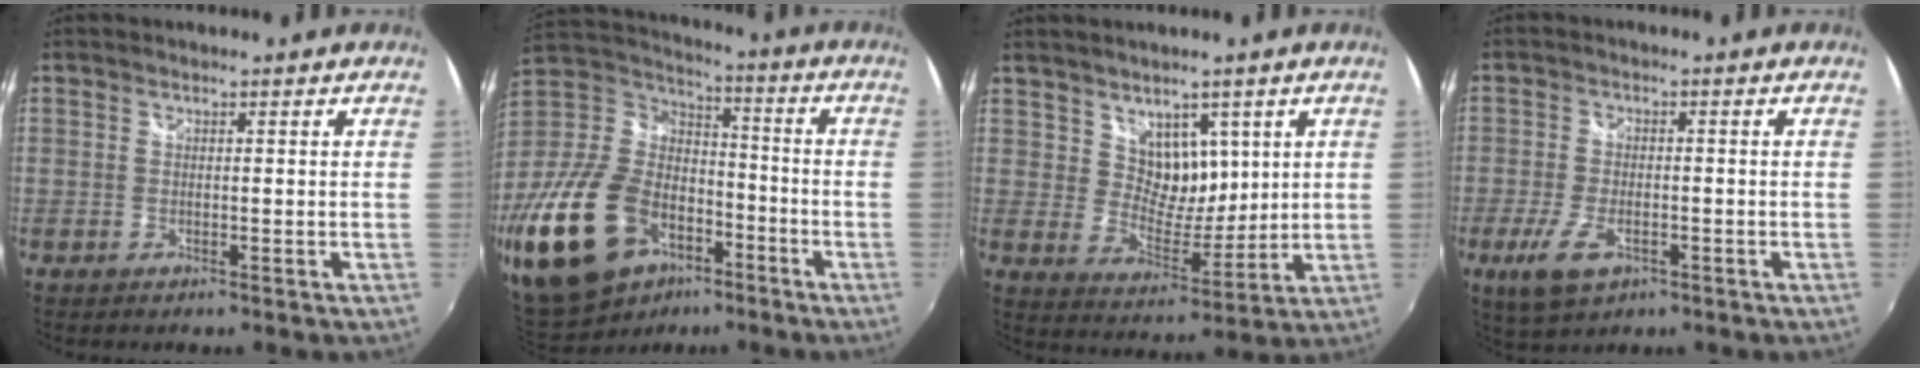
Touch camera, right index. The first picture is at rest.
{"total": 29.8, "force": [-14.9, 18.1, 18.4], "torque": [-0.413, -0.010, -0.248]}
{"total": 7.6, "force": [3.8, 5.6, 3.5], "torque": [-0.046, -0.004, 0.073]}
{"total": 7.7, "force": [-3.6, 3.8, 5.7], "torque": [-0.136, -0.017, -0.064]}